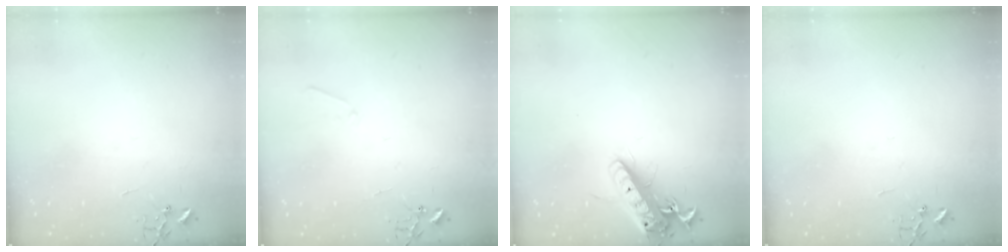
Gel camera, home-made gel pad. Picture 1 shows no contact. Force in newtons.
{"total": 4.8, "press": 4.7, "slide": 0.7}
{"total": 15.2, "press": 14.9, "slide": 3.0}
{"total": 0.0}